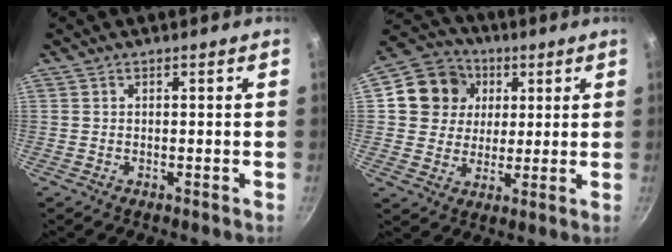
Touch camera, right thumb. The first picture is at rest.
{"total": 12.0, "force": [3.2, 10.8, 4.2], "torque": [-0.045, 0.012, 0.046]}